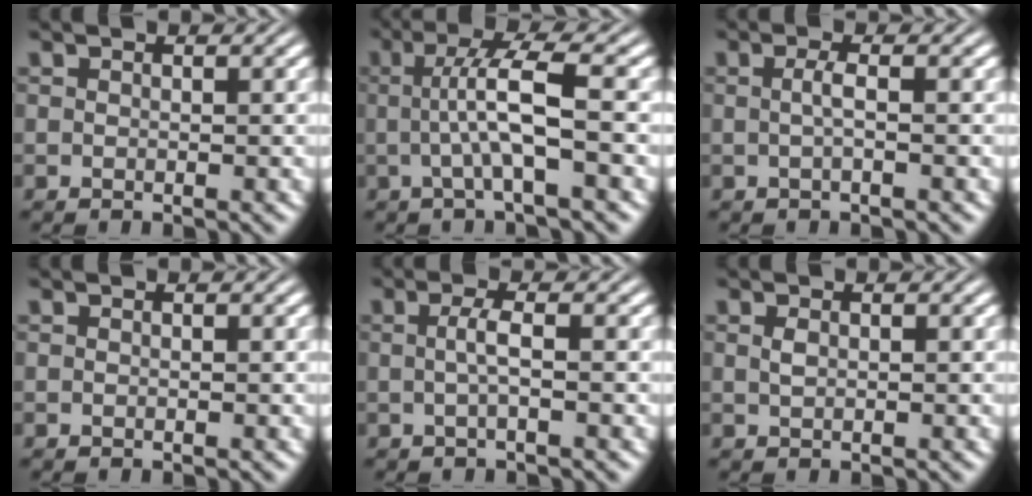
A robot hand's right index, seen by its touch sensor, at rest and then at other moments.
{"total": 3.9, "force": [0.2, -0.1, 3.9], "torque": [-0.073, 0.004, 0.004]}
{"total": 1.5, "force": [-0.5, -0.8, 1.1], "torque": [-0.024, -0.004, -0.004]}
{"total": 0.0}
{"total": 1.8, "force": [-0.4, -0.8, 1.5], "torque": [-0.032, -0.002, -0.002]}
{"total": 0.8, "force": [0.1, -0.8, 0.3], "torque": [-0.003, -0.008, 0.012]}